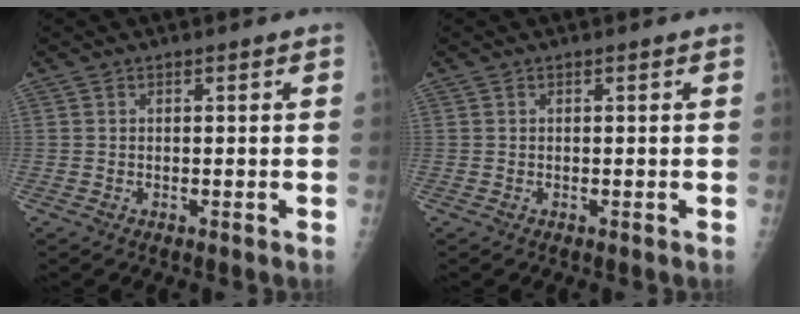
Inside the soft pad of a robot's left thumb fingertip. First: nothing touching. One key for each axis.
{"total": 0.0}